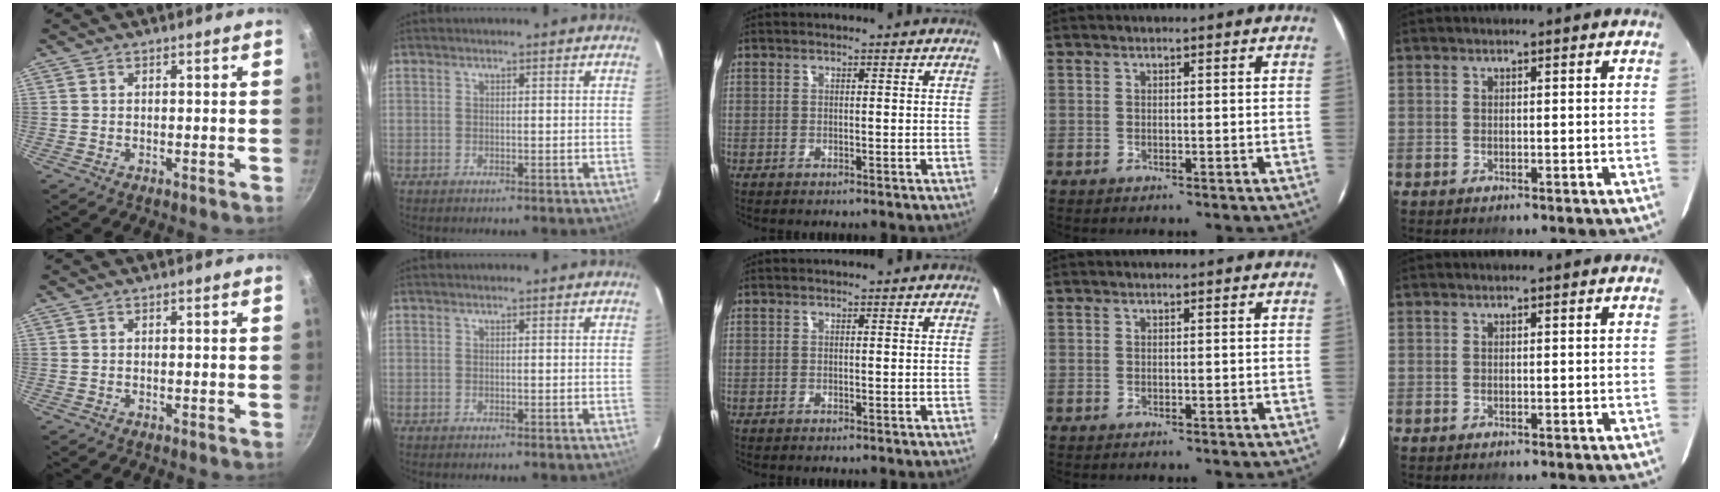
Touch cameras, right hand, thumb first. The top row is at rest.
{}